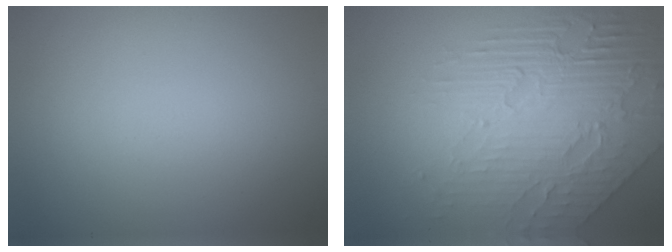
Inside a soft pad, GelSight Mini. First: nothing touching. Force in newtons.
{"total": 8.4, "press": 5.6, "slide": 6.3}